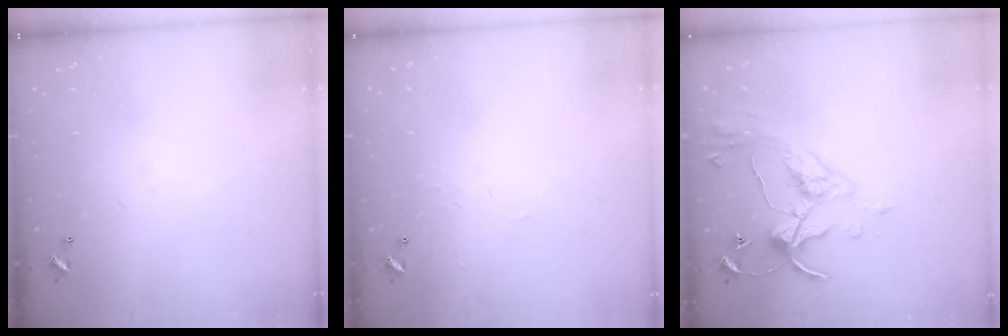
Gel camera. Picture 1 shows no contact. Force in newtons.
{"total": 1.7, "press": 1.7, "slide": 0.4}
{"total": 5.7, "press": 5.7, "slide": 0.7}